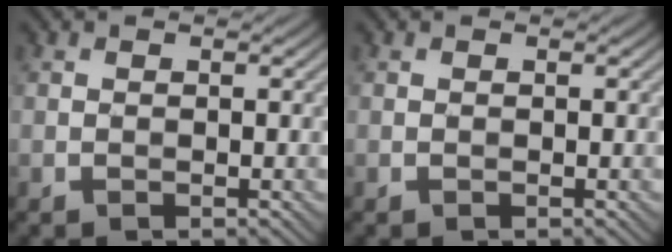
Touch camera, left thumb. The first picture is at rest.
{"total": 0.0}